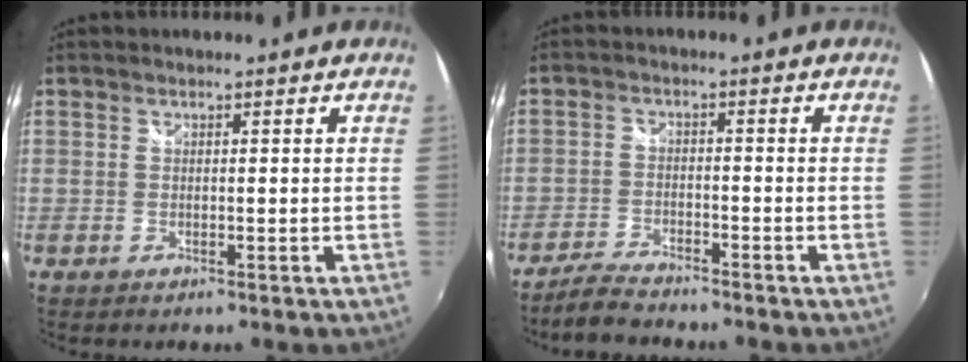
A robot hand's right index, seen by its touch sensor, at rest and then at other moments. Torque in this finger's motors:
{"motor_torque": [0.22, -0.09, 0.01, 0.01]}